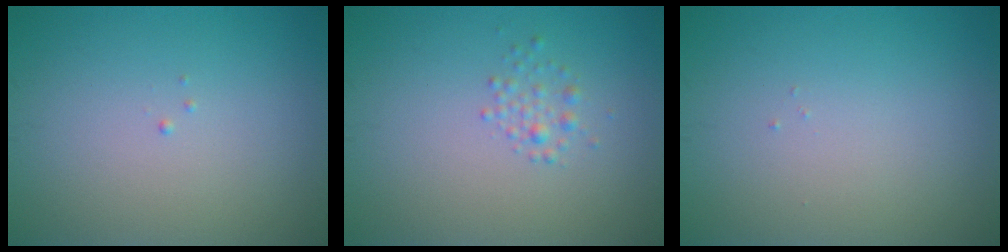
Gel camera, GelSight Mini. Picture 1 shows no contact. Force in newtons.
{"total": 1.3, "press": 1.3, "slide": 0.0}
{"total": 0.0}